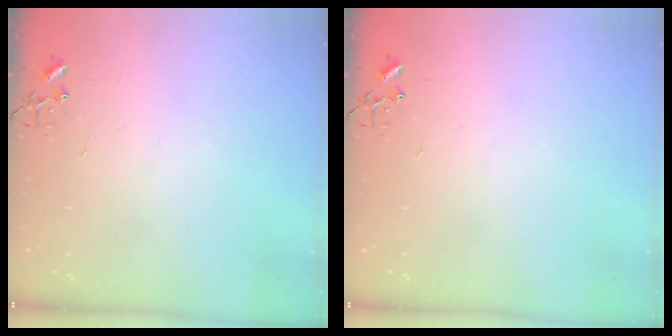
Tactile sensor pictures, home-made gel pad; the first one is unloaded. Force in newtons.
{"total": 0.0}